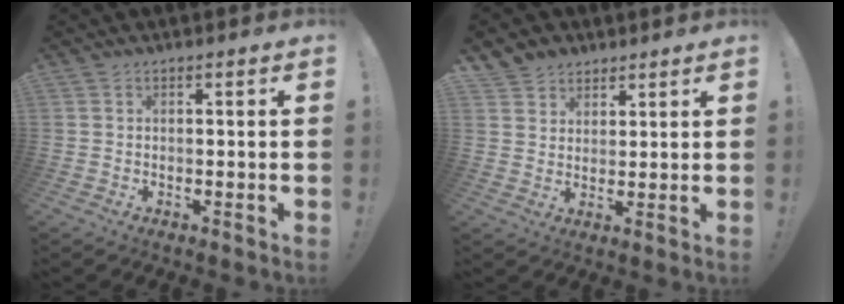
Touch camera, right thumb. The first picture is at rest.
{"total": 5.5, "force": [3.7, 4.0, 0.1], "torque": [-0.009, -0.025, 0.075]}